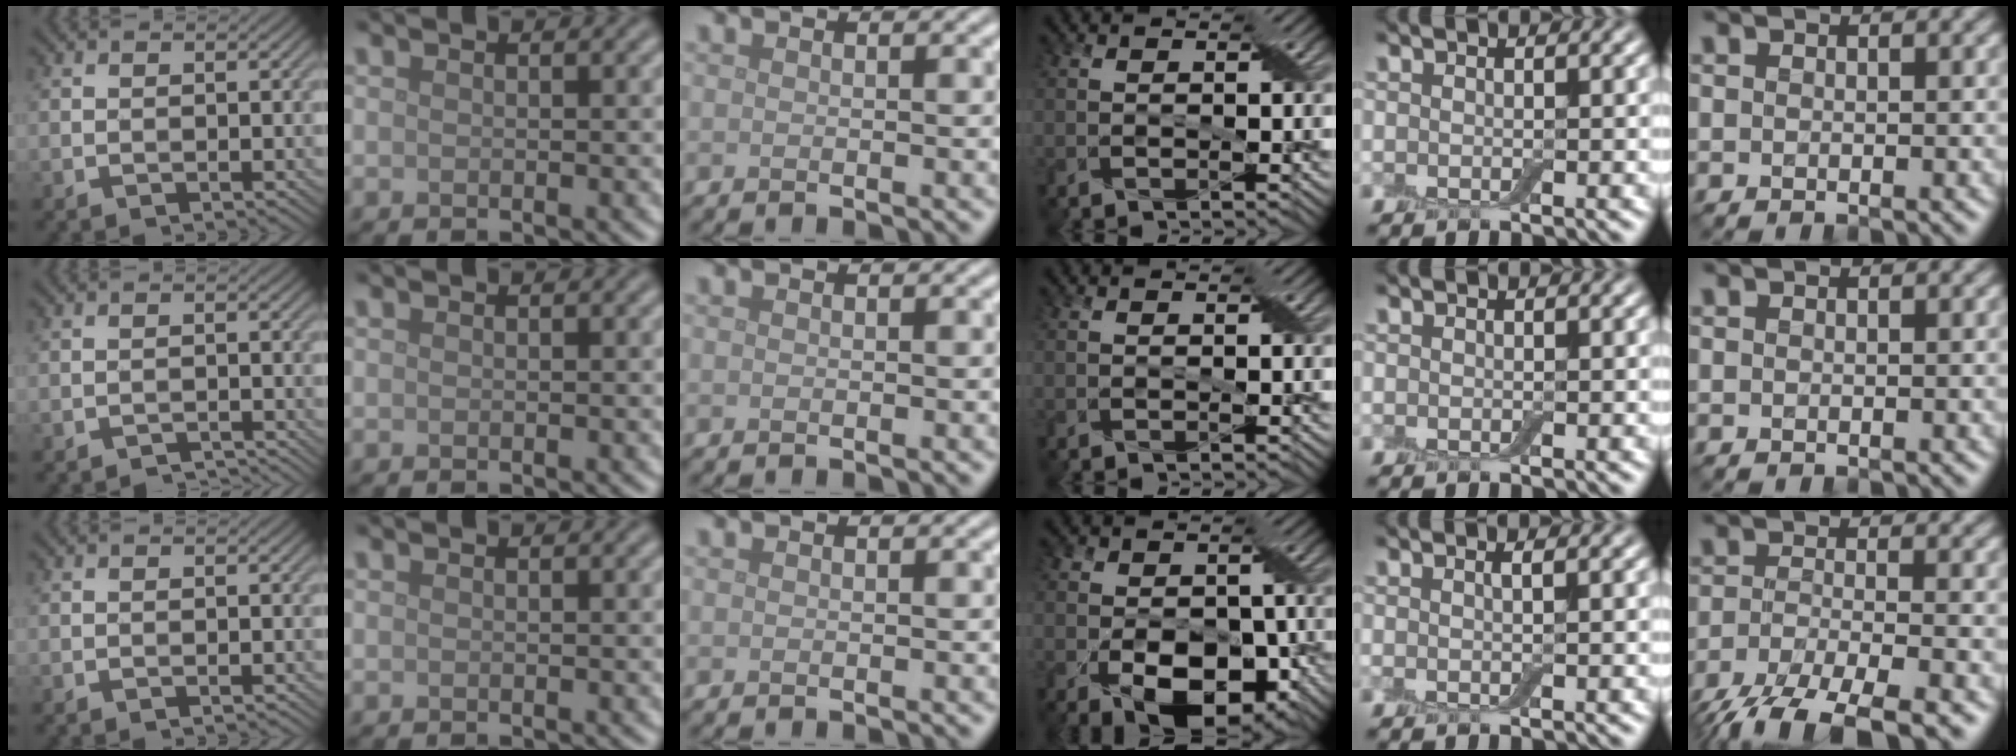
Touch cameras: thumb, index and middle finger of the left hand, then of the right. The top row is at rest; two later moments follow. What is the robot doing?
{"motion": "peel", "object": "adhesive wrap"}